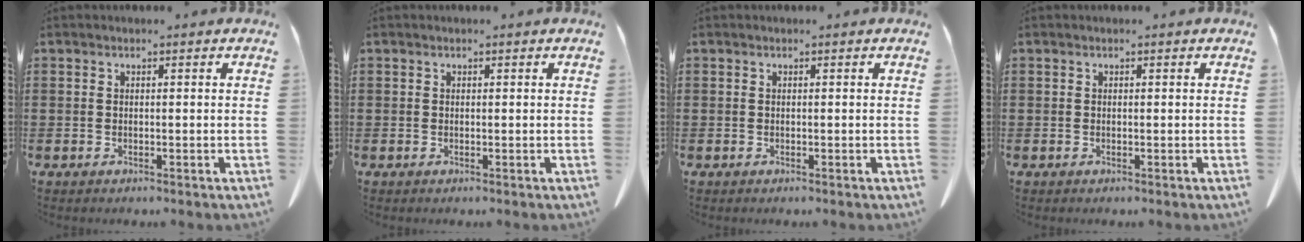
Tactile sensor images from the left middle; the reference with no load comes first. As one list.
[{"total": 0.0}, {"total": 0.0}, {"total": 0.0}]